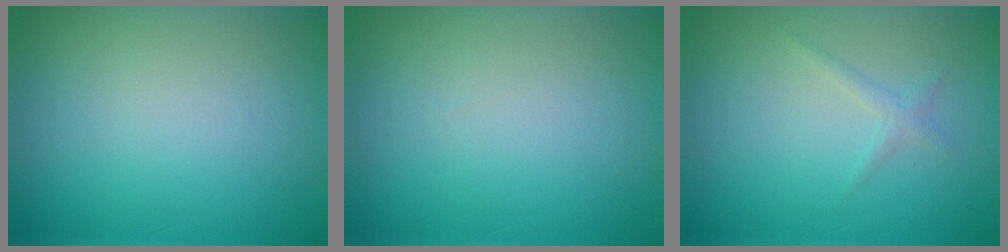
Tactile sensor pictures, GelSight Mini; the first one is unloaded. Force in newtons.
{"total": 0.0}
{"total": 0.9, "press": 0.9, "slide": 0.1}